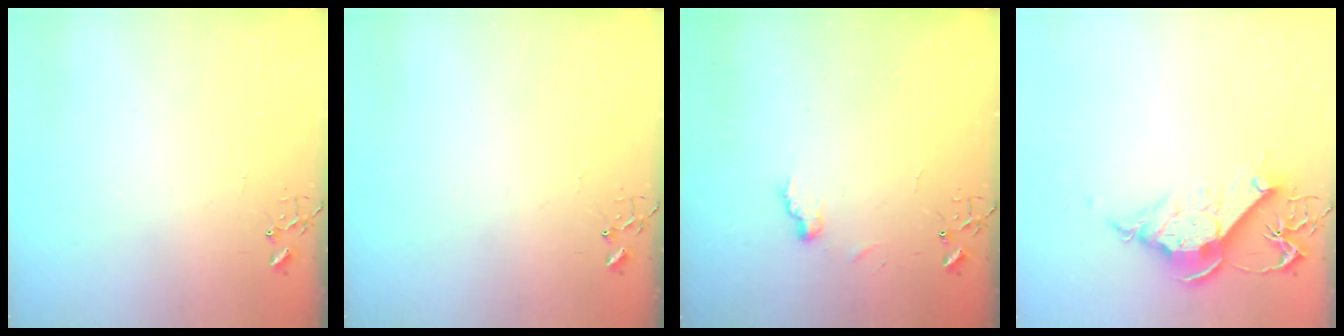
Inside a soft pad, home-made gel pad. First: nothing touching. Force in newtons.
{"total": 0.0}
{"total": 6.7, "press": 6.6, "slide": 0.7}
{"total": 12.5, "press": 12.4, "slide": 1.5}